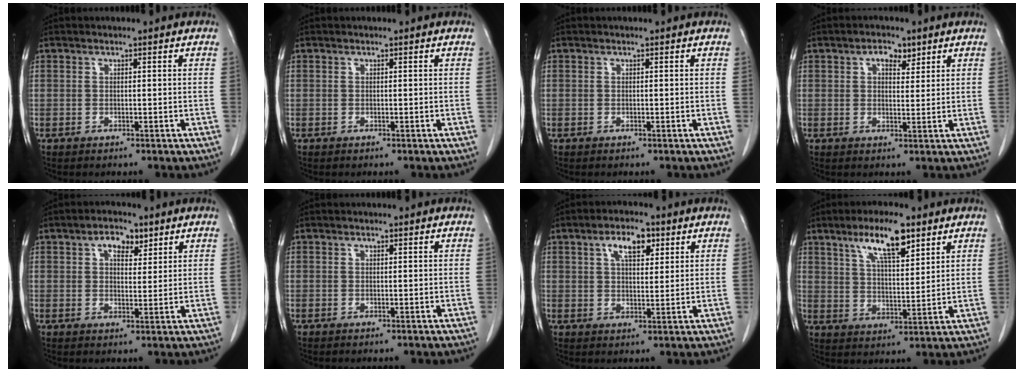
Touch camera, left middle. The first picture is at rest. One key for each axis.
{"total": 0.0}
{"total": 0.0}
{"total": 3.3, "fx": 1.9, "fy": 1.7, "fz": 2.1, "tx": -0.034, "ty": 0.007, "tz": 0.031}
{"total": 4.5, "fx": 2.5, "fy": 2.3, "fz": 3.0, "tx": -0.049, "ty": 0.010, "tz": 0.040}
{"total": 0.0}
{"total": 6.0, "fx": 3.0, "fy": 2.6, "fz": 4.5, "tx": -0.080, "ty": 0.010, "tz": 0.050}
{"total": 9.5, "fx": 6.0, "fy": 2.2, "fz": 7.0, "tx": -0.127, "ty": 0.006, "tz": 0.107}